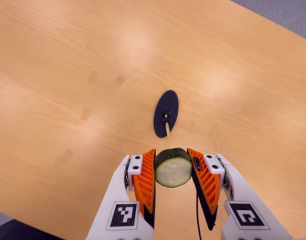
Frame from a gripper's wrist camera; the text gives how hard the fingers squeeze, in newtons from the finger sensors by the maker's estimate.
{"total": 11.6, "left": 10.7, "right": 12.5}